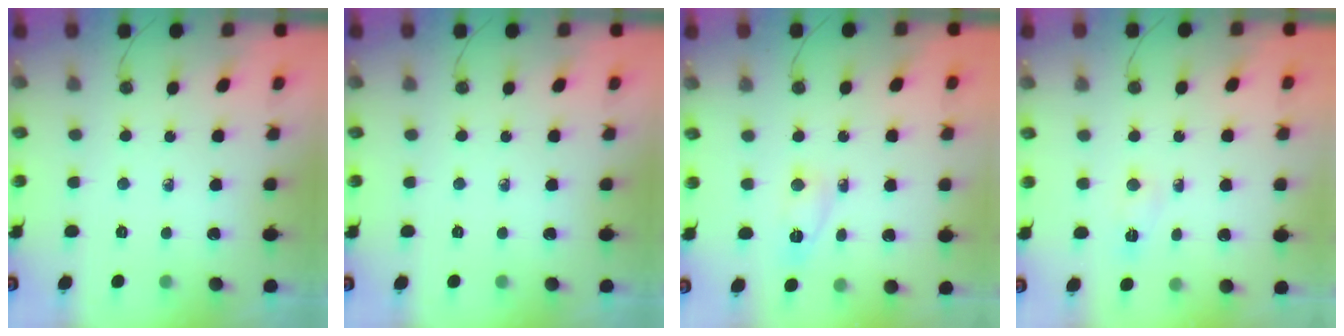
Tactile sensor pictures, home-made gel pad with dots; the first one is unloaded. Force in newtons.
{"total": 0.0}
{"total": 3.6, "press": 3.6, "slide": 0.3}
{"total": 4.1, "press": 4.1, "slide": 0.4}